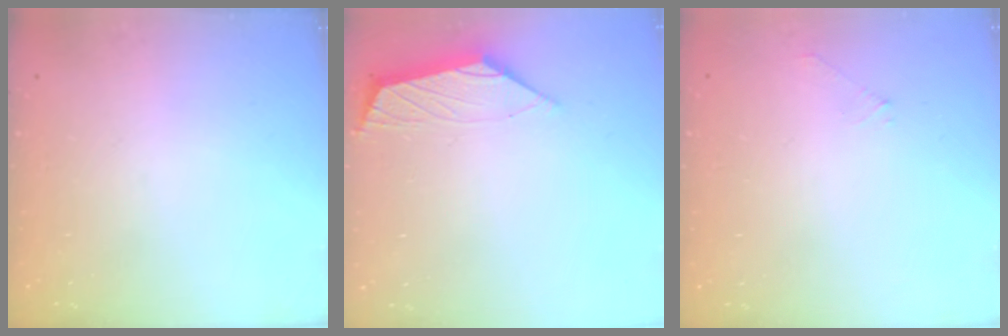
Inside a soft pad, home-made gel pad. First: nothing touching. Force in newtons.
{"total": 2.8, "press": 2.7, "slide": 0.6}
{"total": 0.0}